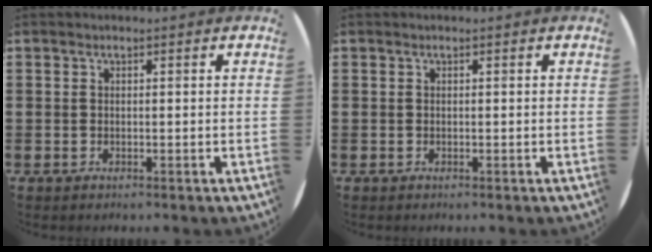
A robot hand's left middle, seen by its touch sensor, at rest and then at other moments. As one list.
[{"total": 0.0}]